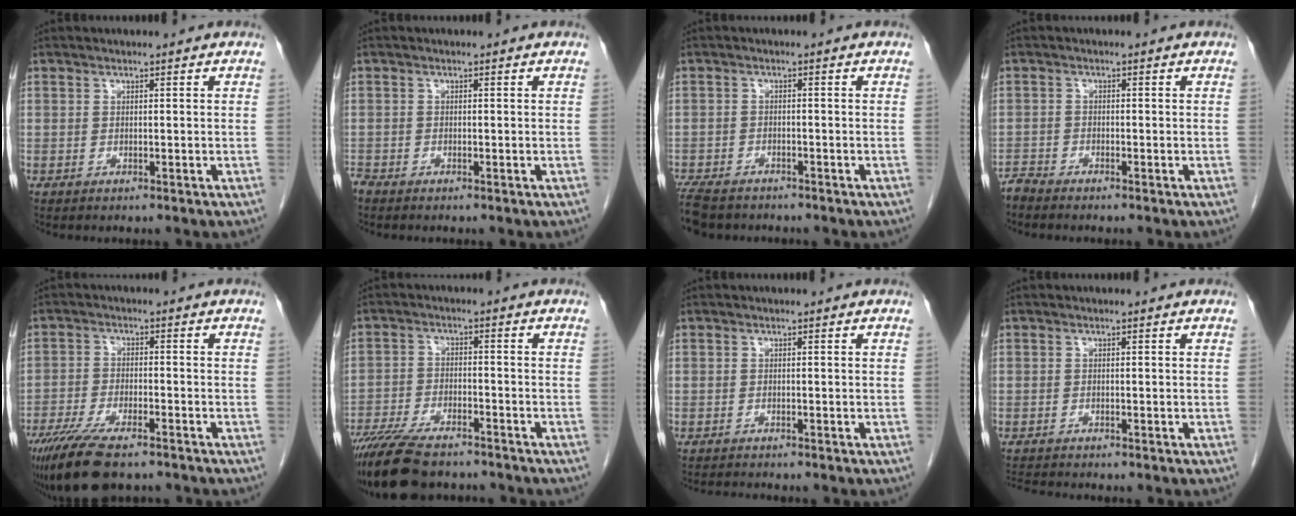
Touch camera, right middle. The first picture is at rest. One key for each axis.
{"total": 1.0, "fx": -1.0, "fy": 0.1, "fz": 0.1, "tx": -0.008, "ty": -0.003, "tz": -0.021}
{"total": 8.2, "fx": -6.7, "fy": 3.5, "fz": 3.3, "tx": -0.069, "ty": -0.013, "tz": -0.106}
{"total": 1.8, "fx": -1.8, "fy": -0.1, "fz": 0.0, "tx": 0.000, "ty": -0.007, "tz": -0.038}
{"total": 12.2, "fx": -9.1, "fy": 3.2, "fz": 7.4, "tx": -0.130, "ty": -0.024, "tz": -0.150}
{"total": 12.1, "fx": -10.0, "fy": 3.1, "fz": 6.1, "tx": -0.107, "ty": -0.021, "tz": -0.163}
{"total": 1.7, "fx": -1.7, "fy": -0.1, "fz": 0.3, "tx": -0.006, "ty": -0.006, "tz": -0.026}
{"total": 2.3, "fx": -2.3, "fy": -0.1, "fz": 0.3, "tx": -0.008, "ty": -0.011, "tz": -0.040}